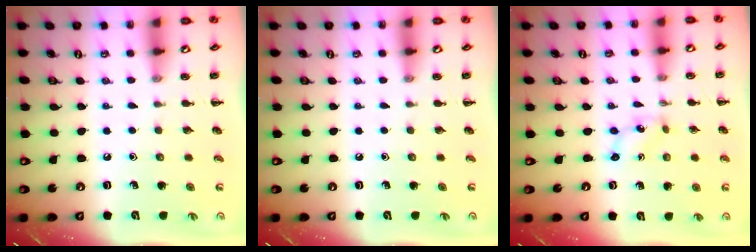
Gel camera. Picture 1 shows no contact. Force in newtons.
{"total": 0.0}
{"total": 1.1, "press": 1.1, "slide": 0.4}